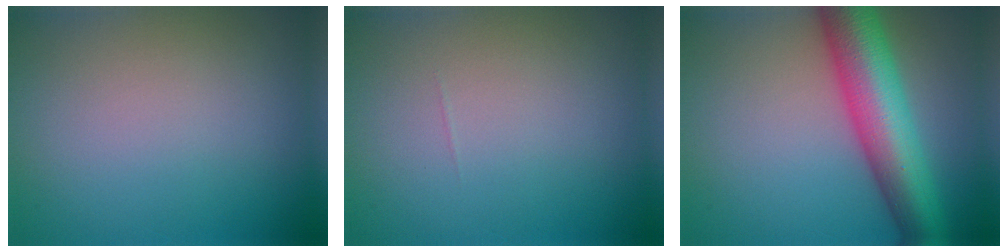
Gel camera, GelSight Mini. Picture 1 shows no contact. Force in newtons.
{"total": 0.0}
{"total": 9.9, "press": 9.9, "slide": 0.4}